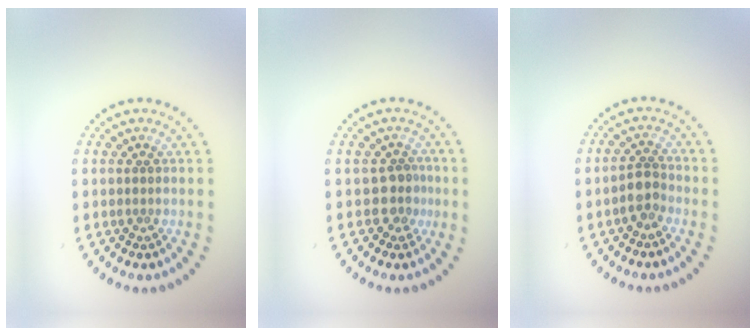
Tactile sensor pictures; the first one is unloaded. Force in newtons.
{"total": 2.1, "press": 1.7, "slide": 1.3}
{"total": 2.0, "press": 1.7, "slide": 1.1}